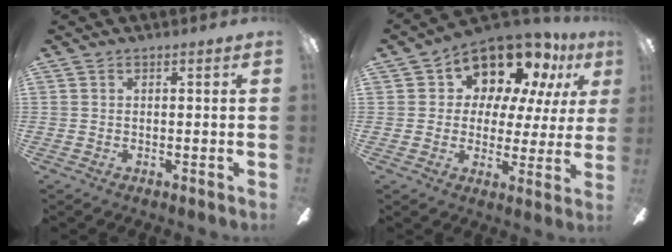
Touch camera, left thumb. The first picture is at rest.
{"total": 13.8, "force": [10.5, 7.4, 5.1], "torque": [-0.100, -0.073, 0.190]}